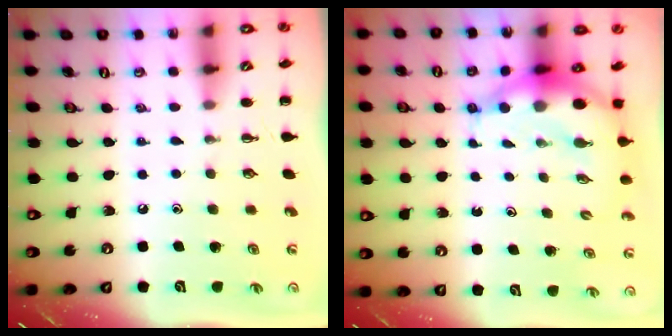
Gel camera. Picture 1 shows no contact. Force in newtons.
{"total": 8.5, "press": 8.2, "slide": 2.1}